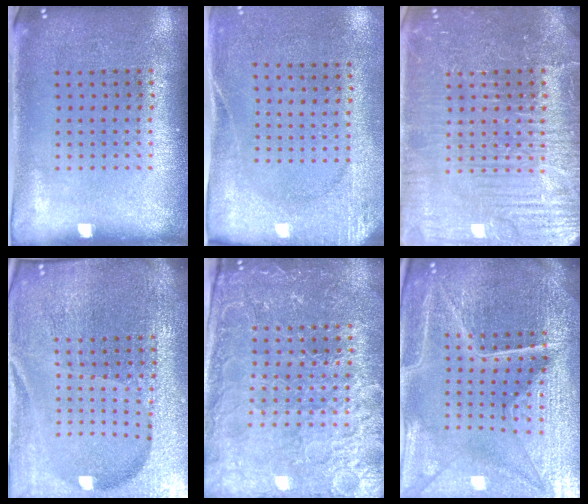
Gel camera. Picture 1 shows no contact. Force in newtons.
{"total": 2.7, "press": 2.0, "slide": 1.7}
{"total": 4.5, "press": 4.5, "slide": 0.5}
{"total": 6.3, "press": 5.6, "slide": 3.1}
{"total": 4.3, "press": 4.2, "slide": 1.1}
{"total": 6.1, "press": 5.4, "slide": 2.7}